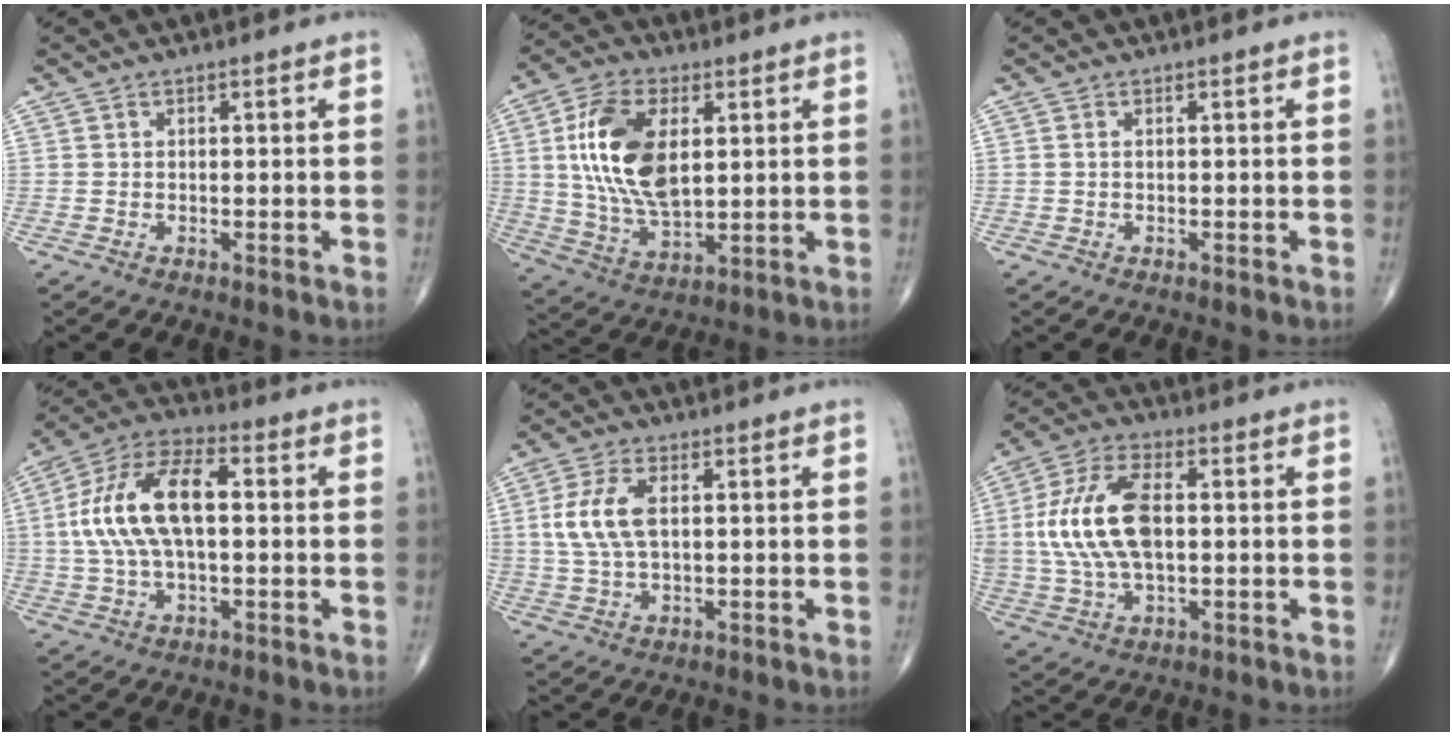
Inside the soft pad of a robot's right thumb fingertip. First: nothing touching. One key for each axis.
{"total": 16.5, "fx": 3.2, "fy": 8.7, "fz": 13.6, "tx": -0.258, "ty": -0.009, "tz": 0.064}
{"total": 0.5, "fx": 0.1, "fy": 0.2, "fz": 0.5, "tx": -0.013, "ty": 0.001, "tz": 0.001}
{"total": 15.8, "fx": 1.2, "fy": 7.7, "fz": 13.8, "tx": -0.272, "ty": 0.032, "tz": 0.018}
{"total": 8.3, "fx": 1.3, "fy": 4.3, "fz": 7.0, "tx": -0.158, "ty": 0.003, "tz": 0.028}
{"total": 15.7, "fx": 1.2, "fy": 8.1, "fz": 13.3, "tx": -0.277, "ty": 0.013, "tz": 0.022}